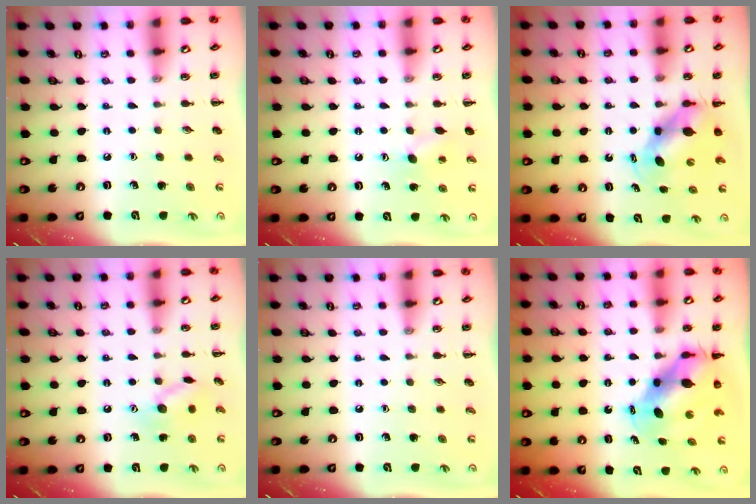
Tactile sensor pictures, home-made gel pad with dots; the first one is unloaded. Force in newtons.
{"total": 6.8, "press": 6.6, "slide": 1.6}
{"total": 5.3, "press": 5.2, "slide": 1.0}
{"total": 9.5, "press": 9.4, "slide": 0.9}
{"total": 0.0}
{"total": 7.1, "press": 7.0, "slide": 1.5}